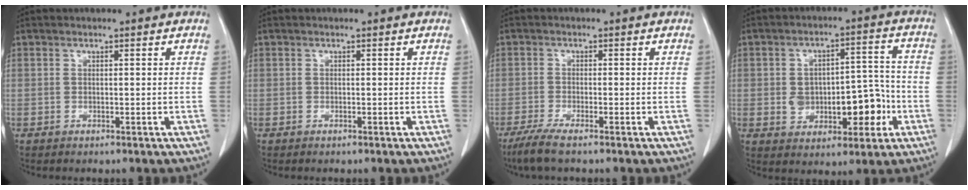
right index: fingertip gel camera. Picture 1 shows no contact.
{"total": 0.0}
{"total": 3.7, "force": [-2.7, 0.1, 2.6], "torque": [-0.055, -0.011, -0.056]}
{"total": 11.3, "force": [-2.2, 6.2, 9.2], "torque": [-0.128, 0.034, -0.018]}